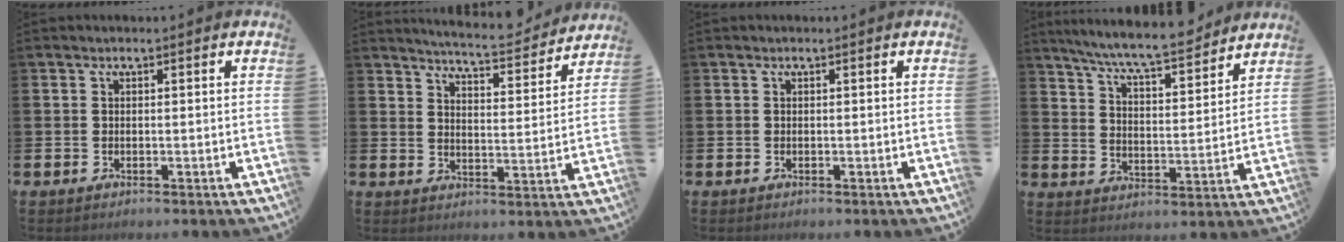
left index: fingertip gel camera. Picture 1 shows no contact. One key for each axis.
{"total": 6.2, "fx": 6.0, "fy": 0.2, "fz": 1.1, "tx": -0.034, "ty": -0.043, "tz": 0.104}
{"total": 0.0}
{"total": 8.0, "fx": 7.4, "fy": 0.2, "fz": 2.9, "tx": -0.080, "ty": -0.051, "tz": 0.129}